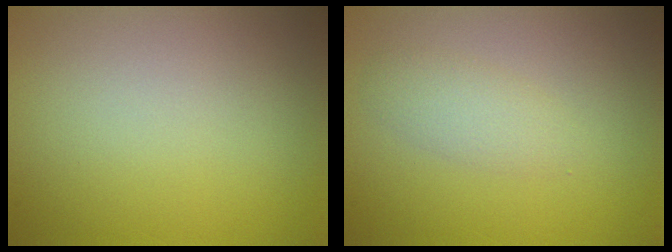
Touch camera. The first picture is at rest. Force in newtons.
{"total": 1.9, "press": 1.9, "slide": 0.0}